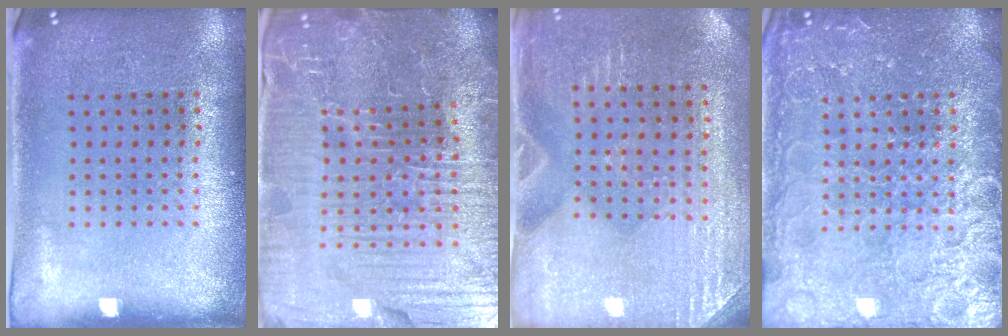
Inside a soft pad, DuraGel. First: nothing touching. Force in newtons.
{"total": 6.1, "press": 5.7, "slide": 2.1}
{"total": 3.0, "press": 2.9, "slide": 0.6}
{"total": 4.7, "press": 4.6, "slide": 0.5}